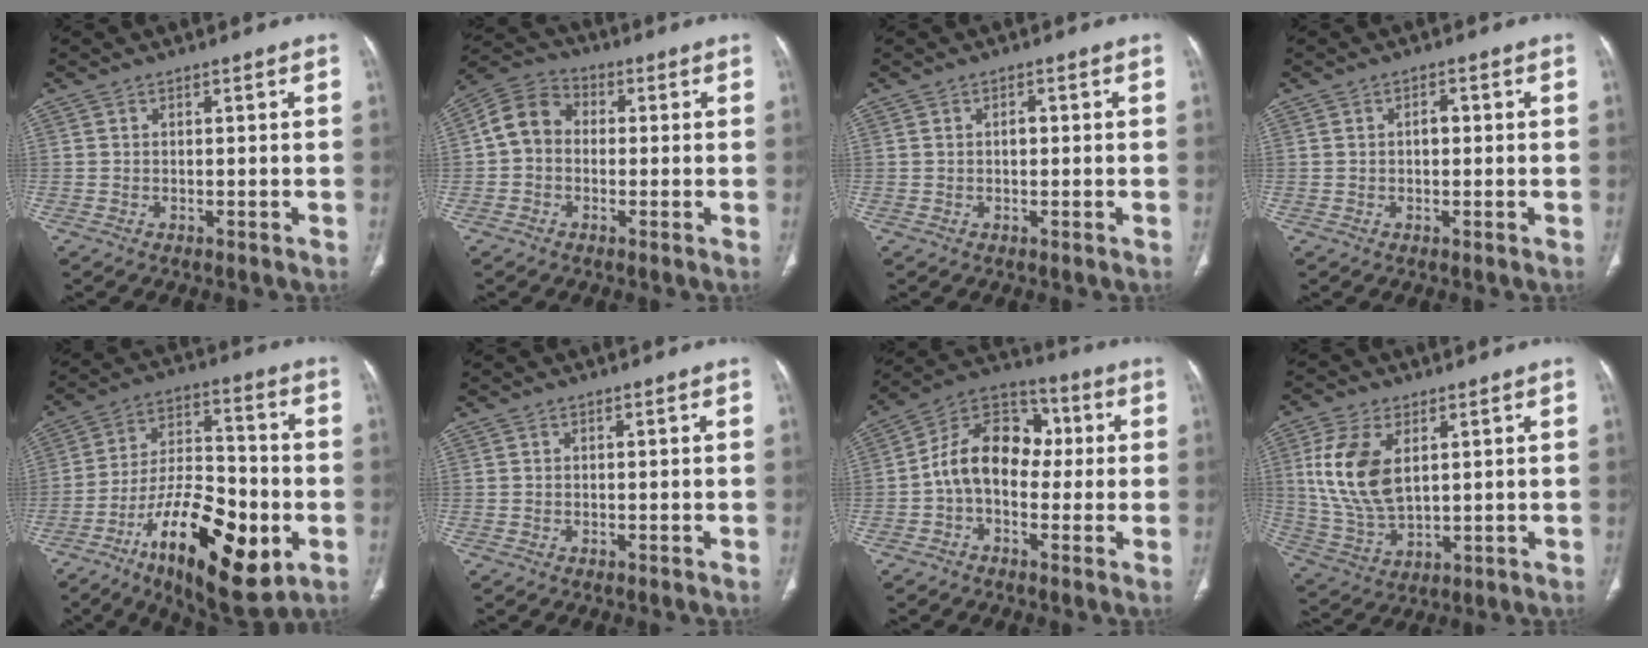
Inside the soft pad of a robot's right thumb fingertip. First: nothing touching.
{"total": 8.1, "force": [-0.1, 6.7, 4.6], "torque": [-0.072, 0.027, -0.019]}
{"total": 1.6, "force": [0.1, 1.0, 1.2], "torque": [-0.018, 0.006, 0.000]}
{"total": 2.3, "force": [0.1, 1.5, 1.7], "torque": [-0.025, 0.010, 0.000]}
{"total": 23.4, "force": [-8.6, 9.7, 19.5], "torque": [-0.304, 0.036, -0.133]}
{"total": 0.0}
{"total": 13.6, "force": [-0.4, 9.4, 9.8], "torque": [-0.137, 0.041, -0.022]}
{"total": 13.2, "force": [3.4, 7.4, 10.4], "torque": [-0.212, -0.012, 0.075]}